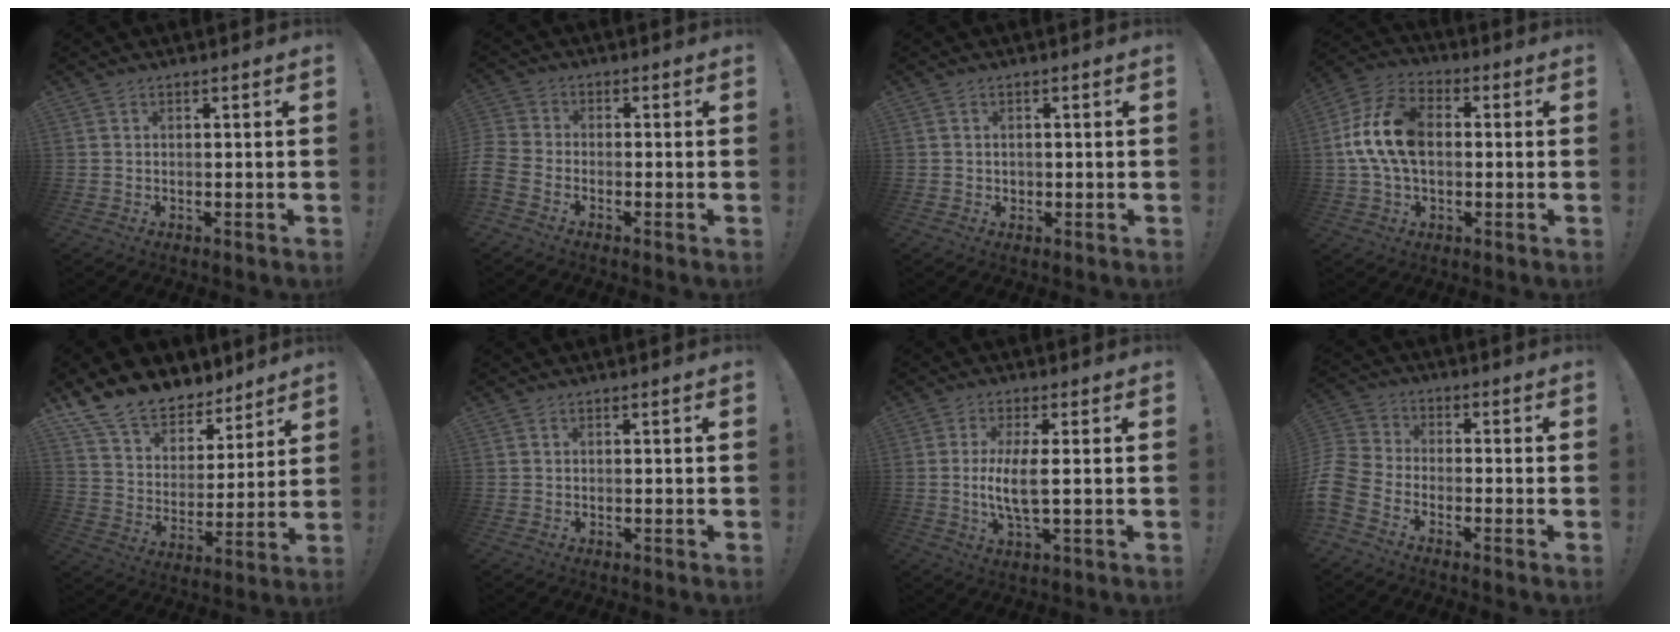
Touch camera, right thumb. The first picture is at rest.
{"total": 4.6, "force": [-3.0, 2.6, 2.4], "torque": [-0.063, 0.004, -0.056]}
{"total": 1.2, "force": [0.1, 1.1, 0.3], "torque": [0.001, 0.002, 0.001]}
{"total": 15.9, "force": [0.7, 10.3, 12.1], "torque": [-0.231, 0.009, 0.013]}
{"total": 14.1, "force": [11.6, 7.0, 3.8], "torque": [-0.075, -0.093, 0.217]}
{"total": 0.0}
{"total": 7.2, "force": [0.1, 1.6, 7.1], "torque": [-0.142, -0.011, -0.003]}
{"total": 9.1, "force": [-5.9, 5.3, 4.5], "torque": [-0.110, 0.028, -0.113]}